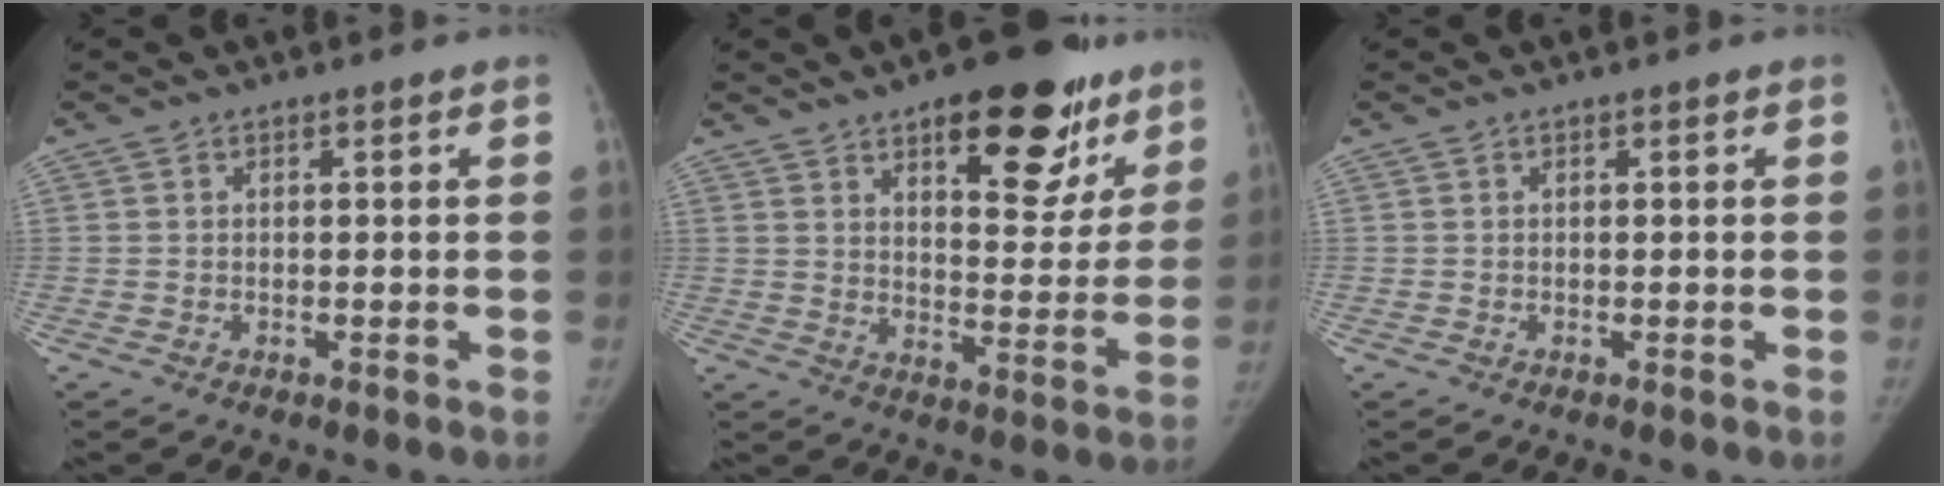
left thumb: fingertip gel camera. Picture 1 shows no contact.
{"total": 20.3, "force": [11.9, 8.9, 13.8], "torque": [-0.126, -0.051, 0.169]}
{"total": 0.0}